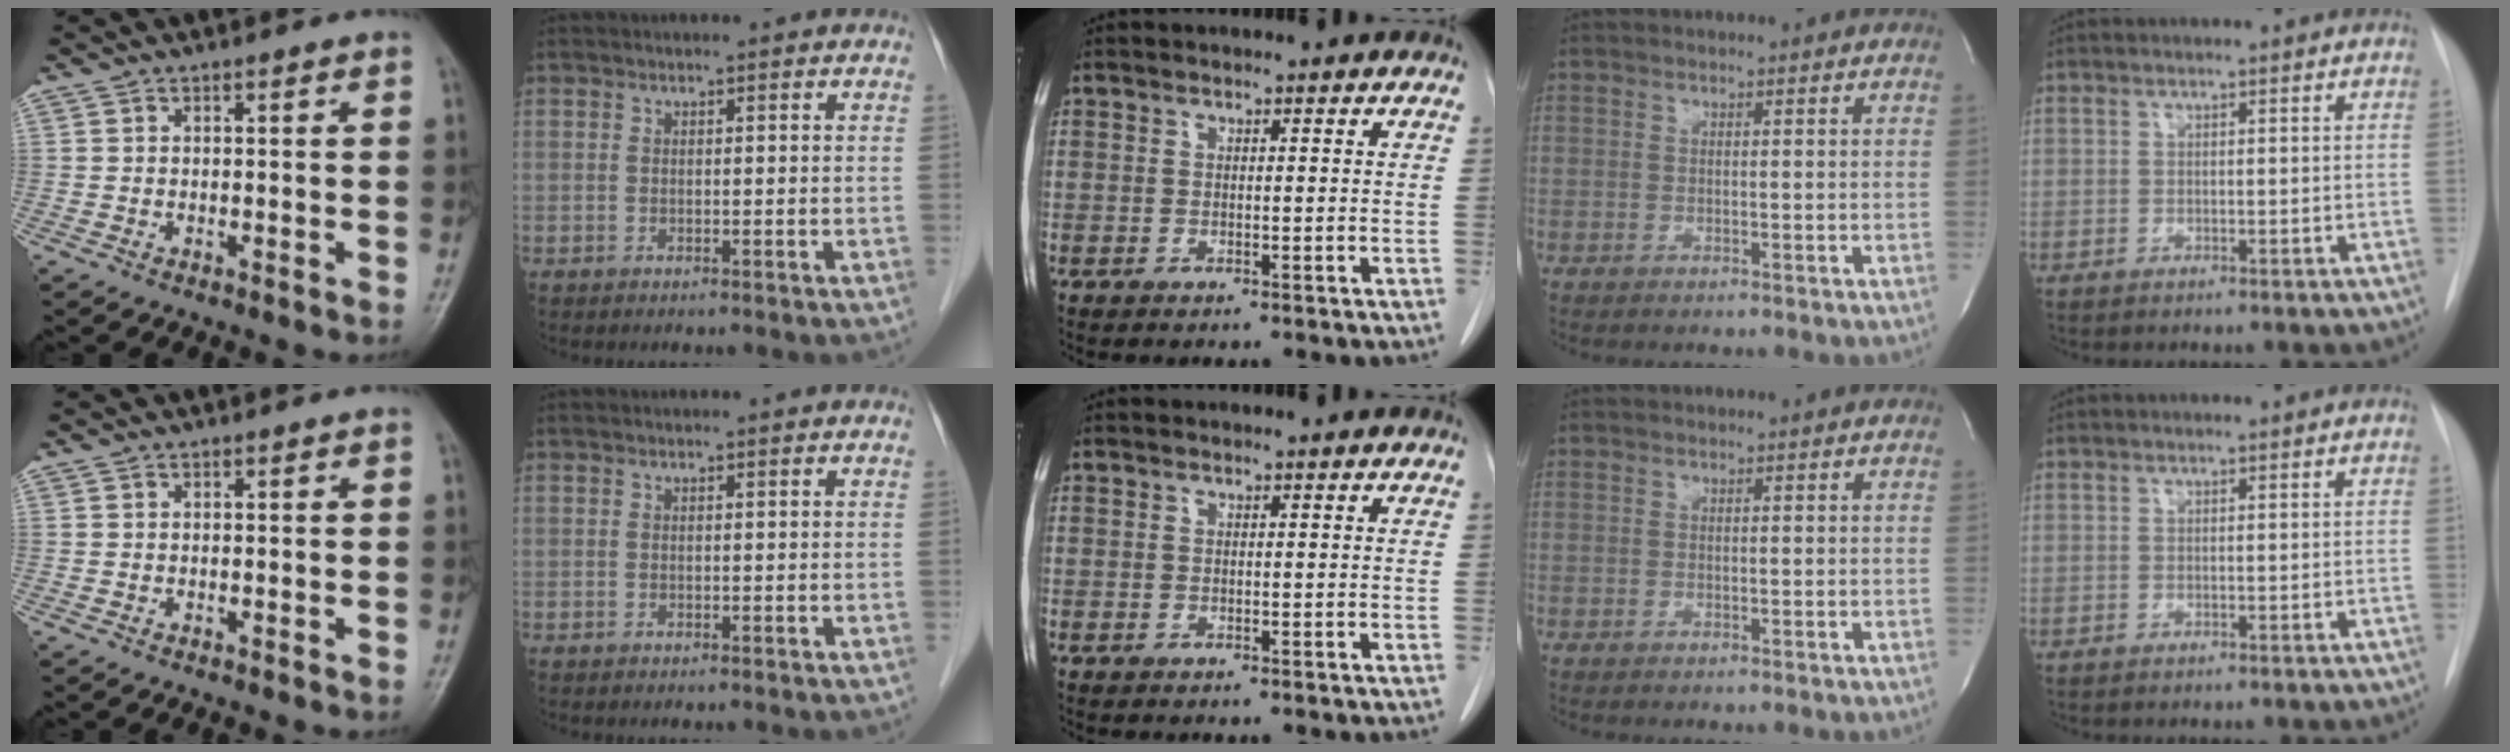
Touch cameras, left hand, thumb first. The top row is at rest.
{}